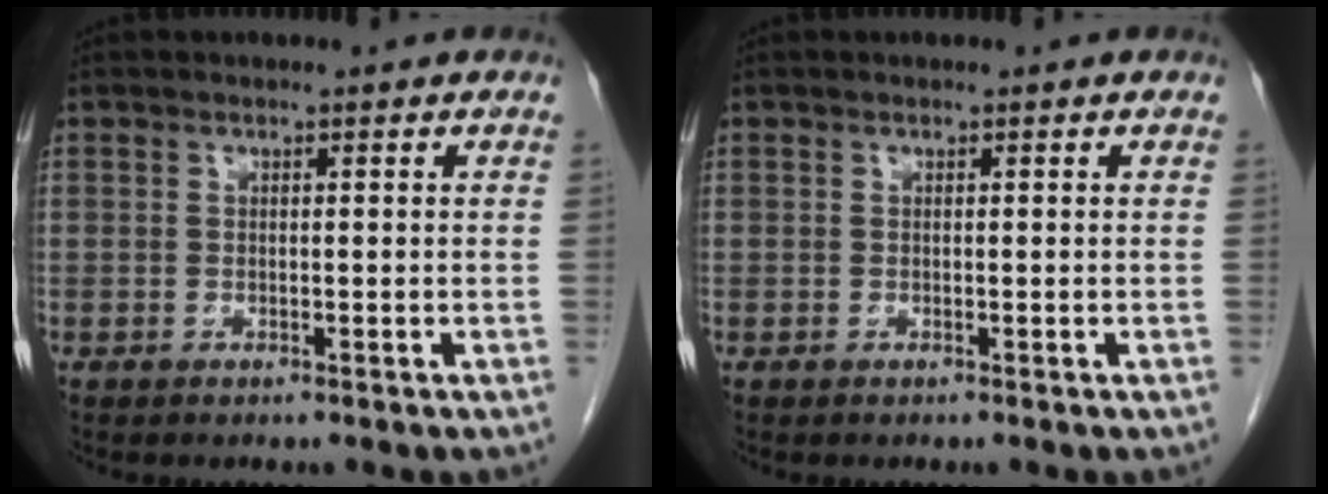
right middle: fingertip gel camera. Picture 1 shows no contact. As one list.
[{"total": 0.0}]